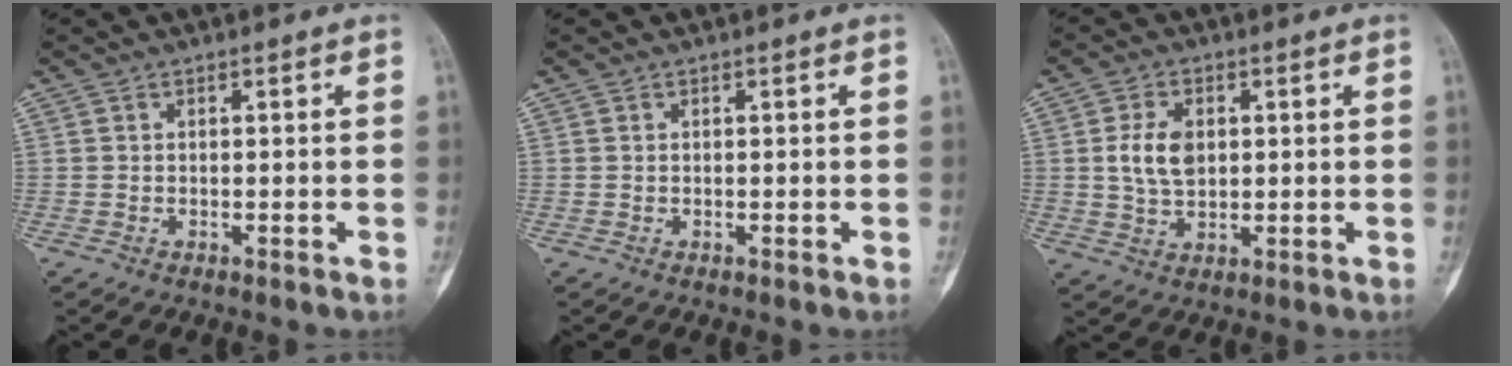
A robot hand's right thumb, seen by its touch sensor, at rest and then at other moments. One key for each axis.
{"total": 0.0}
{"total": 7.0, "fx": 1.1, "fy": 4.6, "fz": 5.2, "tx": -0.091, "ty": -0.004, "tz": 0.023}